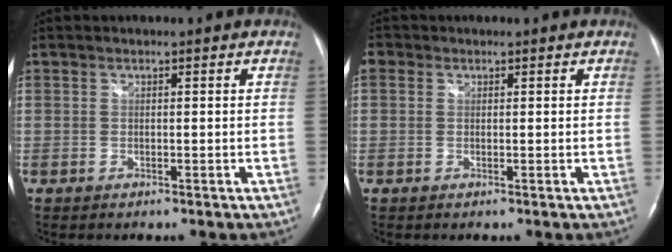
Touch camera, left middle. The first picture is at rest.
{"total": 1.7, "force": [0.6, 1.4, 0.6], "torque": [-0.013, 0.013, 0.010]}